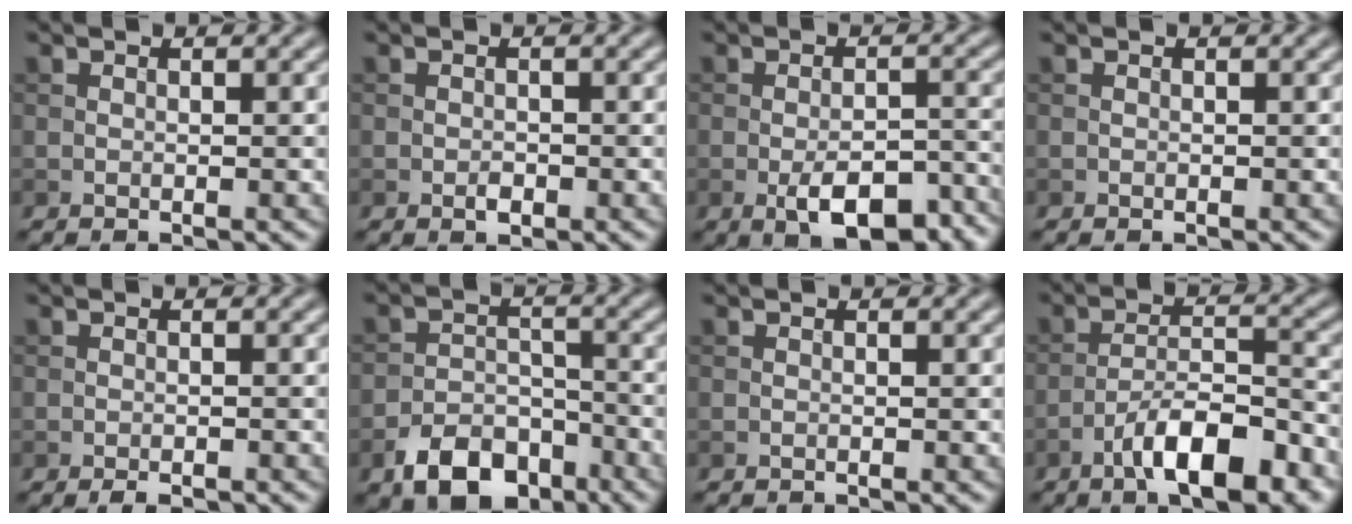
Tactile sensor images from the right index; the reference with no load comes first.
{"total": 1.0, "force": [-0.5, 0.6, 0.7], "torque": [-0.009, 0.000, -0.009]}
{"total": 6.9, "force": [-3.4, 2.8, 5.2], "torque": [-0.081, 0.000, -0.049]}
{"total": 0.0}
{"total": 1.7, "force": [-1.3, 0.4, 0.9], "torque": [-0.011, -0.002, -0.019]}
{"total": 6.3, "force": [-4.1, 3.7, 3.1], "torque": [-0.051, -0.005, -0.071]}
{"total": 0.7, "force": [-0.7, 0.0, 0.1], "torque": [0.003, -0.002, -0.013]}
{"total": 7.9, "force": [-4.8, 2.3, 5.9], "torque": [-0.092, 0.011, -0.079]}